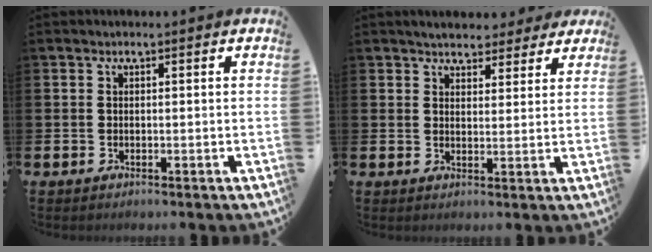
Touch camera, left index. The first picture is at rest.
{"total": 4.4, "force": [4.1, 1.5, 0.5], "torque": [-0.017, -0.019, 0.073]}